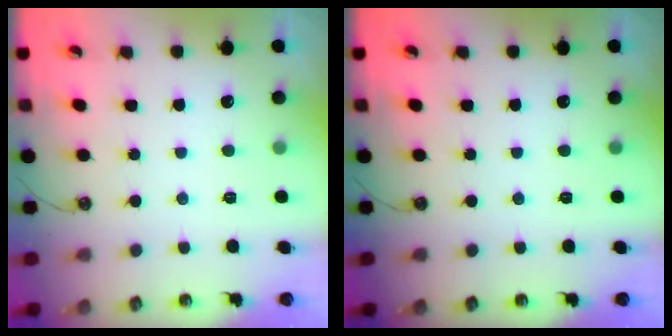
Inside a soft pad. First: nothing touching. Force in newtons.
{"total": 0.0}